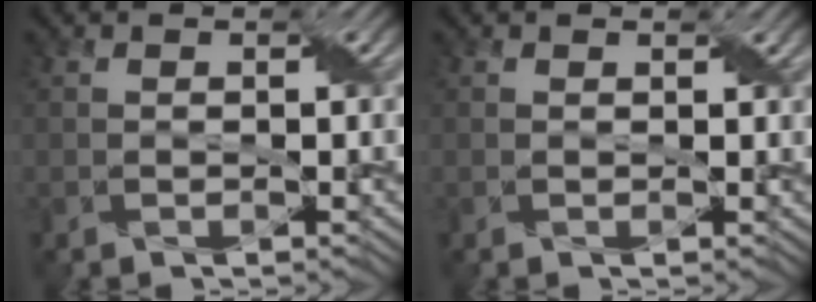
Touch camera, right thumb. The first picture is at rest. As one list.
[{"total": 0.5, "force": [0.5, 0.1, 0.2], "torque": [-0.004, 0.001, 0.008]}]